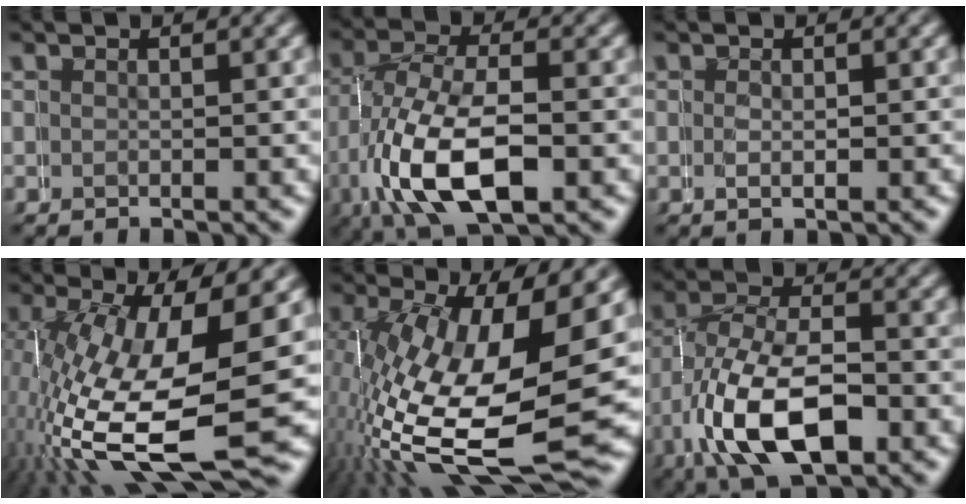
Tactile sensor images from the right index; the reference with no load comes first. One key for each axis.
{"total": 7.9, "fx": -2.0, "fy": 4.8, "fz": 6.0, "tx": -0.136, "ty": -0.033, "tz": -0.013}
{"total": 0.8, "fx": 0.7, "fy": -0.2, "fz": -0.4, "tx": 0.013, "ty": 0.003, "tz": 0.009}
{"total": 10.9, "fx": -2.4, "fy": 5.1, "fz": 9.3, "tx": -0.197, "ty": -0.051, "tz": -0.007}
{"total": 14.2, "fx": -2.6, "fy": 7.1, "fz": 12.0, "tx": -0.237, "ty": -0.054, "tz": -0.004}
{"total": 8.7, "fx": -2.2, "fy": 5.7, "fz": 6.2, "tx": -0.138, "ty": -0.040, "tz": -0.014}